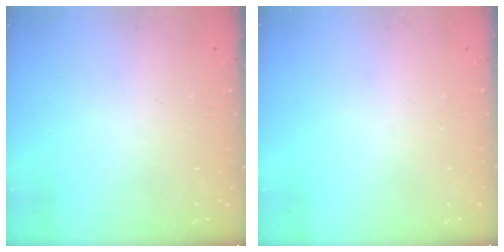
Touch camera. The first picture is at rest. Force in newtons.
{"total": 0.0}